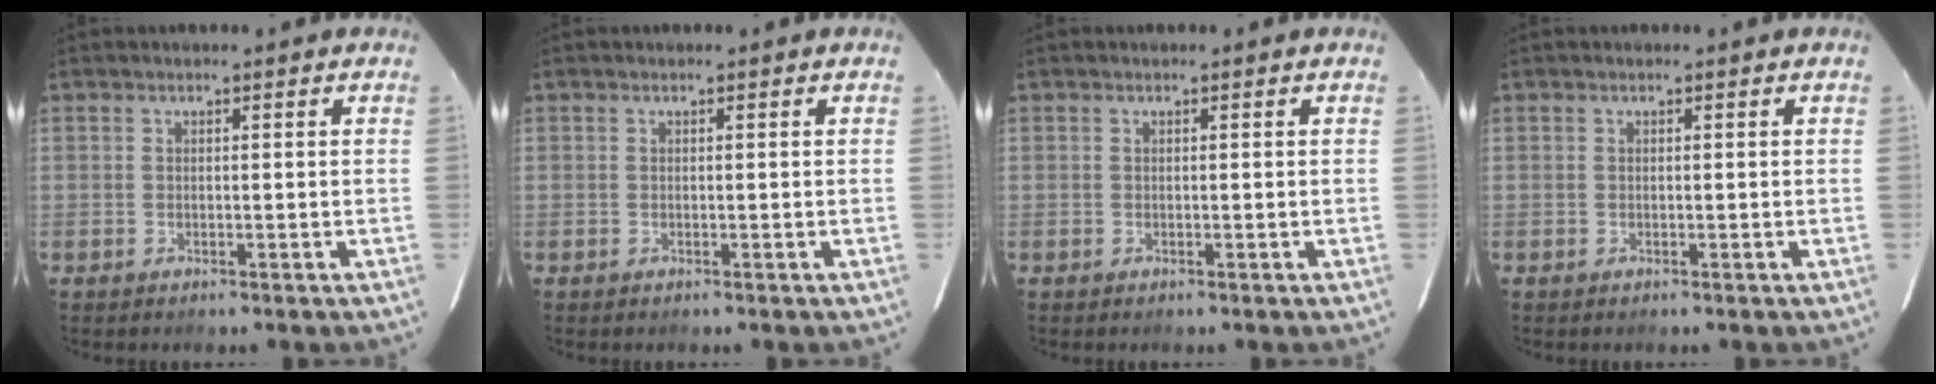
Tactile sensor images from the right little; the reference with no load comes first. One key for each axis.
{"total": 0.0}
{"total": 0.0}
{"total": 0.0}